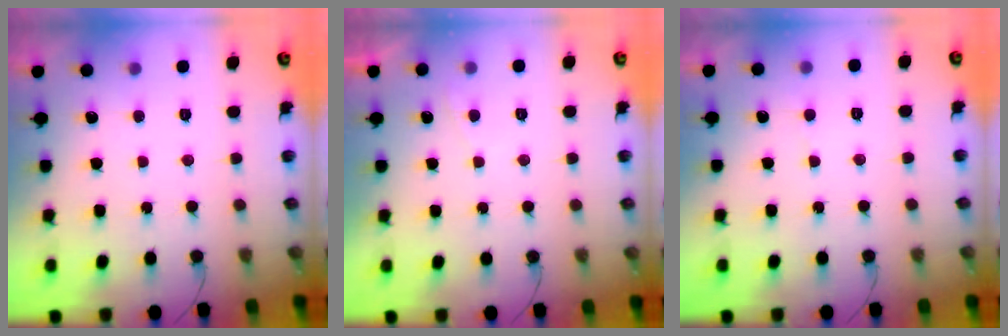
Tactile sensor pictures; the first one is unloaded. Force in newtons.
{"total": 0.0}
{"total": 2.9, "press": 2.9, "slide": 0.5}